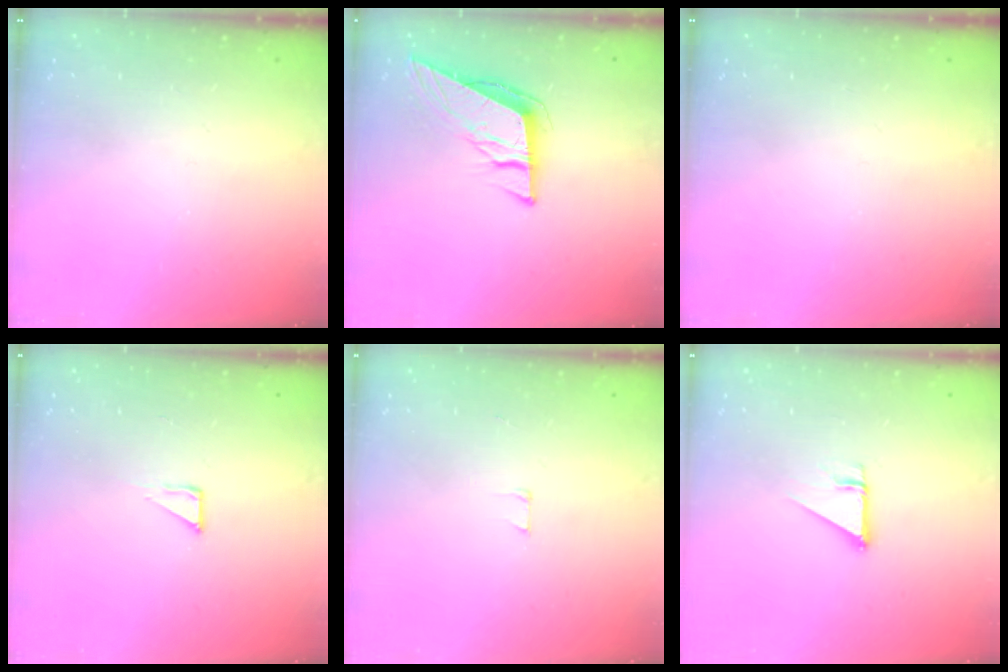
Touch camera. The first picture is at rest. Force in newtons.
{"total": 10.2, "press": 10.0, "slide": 1.6}
{"total": 0.0}
{"total": 2.3, "press": 2.3, "slide": 0.1}
{"total": 3.0, "press": 3.0, "slide": 0.2}
{"total": 2.7, "press": 2.7, "slide": 0.1}